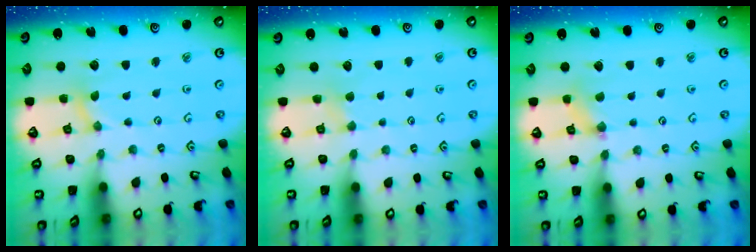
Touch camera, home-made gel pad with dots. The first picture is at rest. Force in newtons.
{"total": 1.9, "press": 1.9, "slide": 0.4}
{"total": 1.4, "press": 1.3, "slide": 0.3}